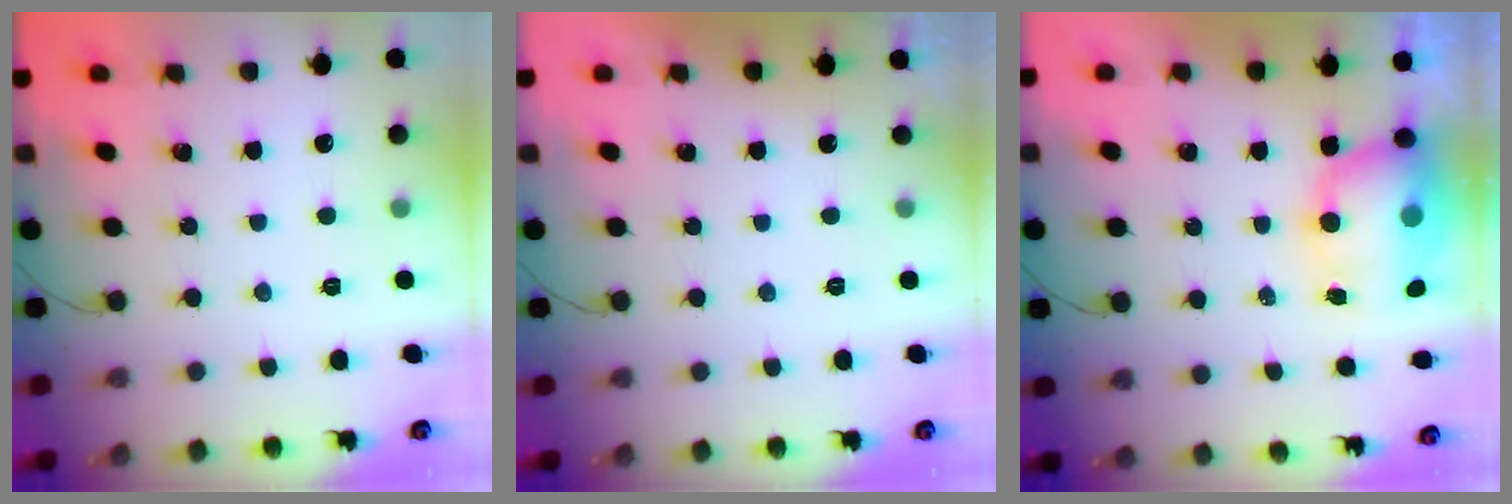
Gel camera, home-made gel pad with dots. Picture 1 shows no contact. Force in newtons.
{"total": 0.0}
{"total": 9.8, "press": 9.6, "slide": 2.0}